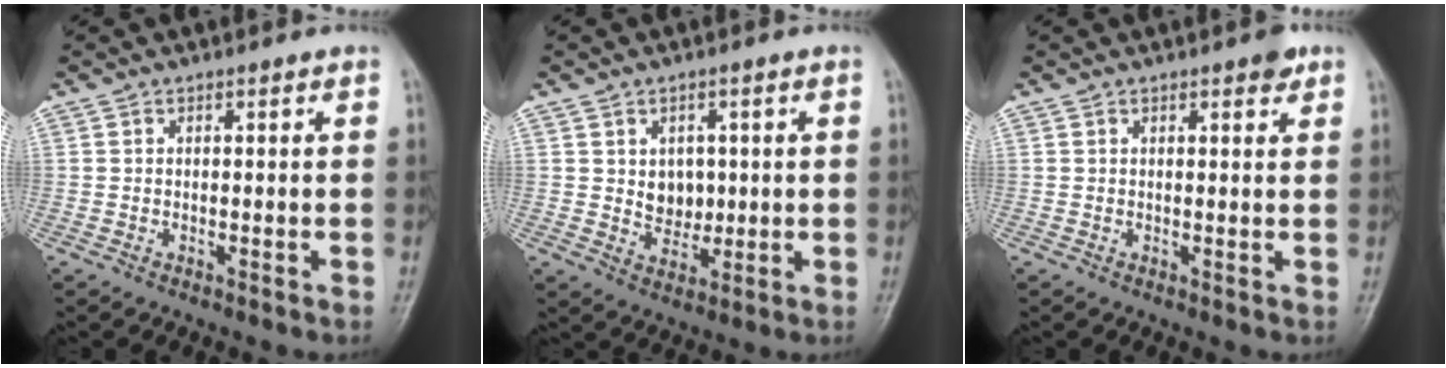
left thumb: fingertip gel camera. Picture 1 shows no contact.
{"total": 5.2, "force": [0.8, 4.2, 3.0], "torque": [-0.019, -0.008, 0.020]}
{"total": 2.3, "force": [1.5, 0.8, 1.6], "torque": [-0.016, -0.005, 0.017]}